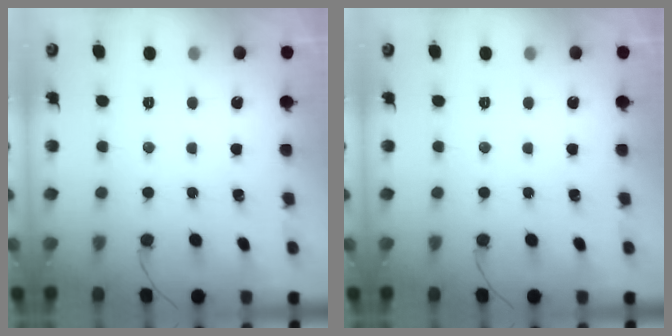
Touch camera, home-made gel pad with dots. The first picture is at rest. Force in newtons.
{"total": 0.0}